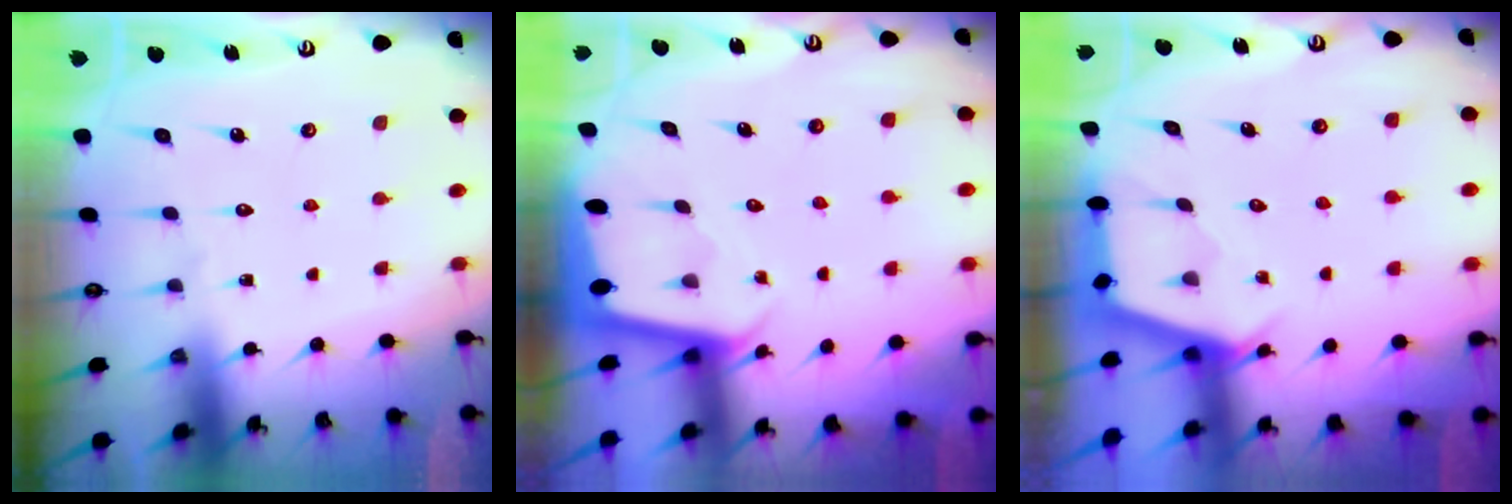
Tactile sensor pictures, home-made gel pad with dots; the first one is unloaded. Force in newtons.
{"total": 2.0, "press": 2.0, "slide": 0.1}
{"total": 2.7, "press": 2.7, "slide": 0.3}